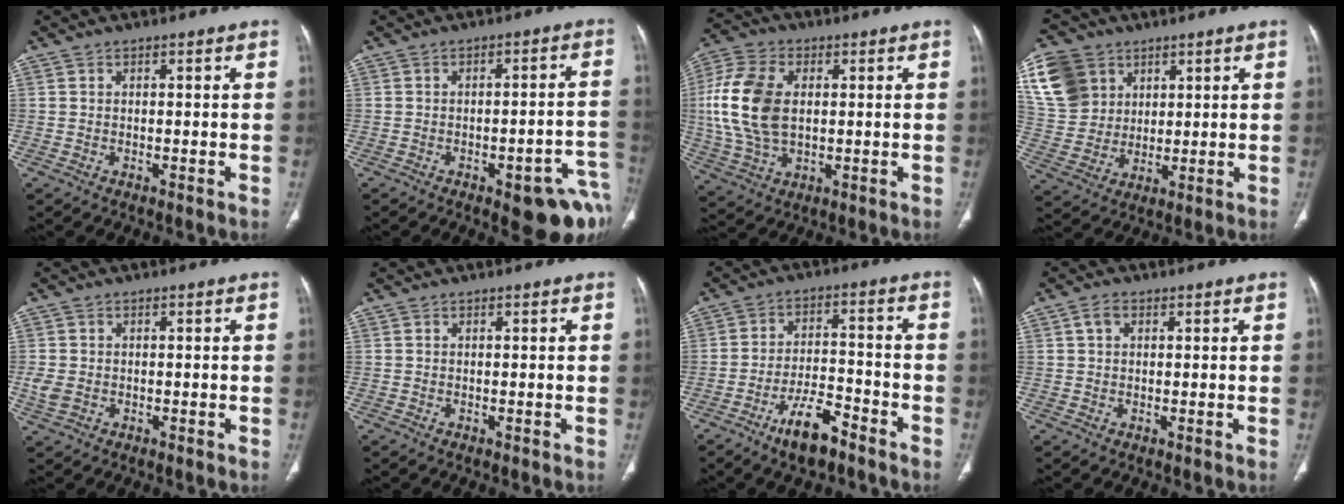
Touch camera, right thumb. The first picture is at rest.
{"total": 12.8, "force": [-6.3, 4.3, 10.4], "torque": [-0.071, 0.037, -0.066]}
{"total": 15.1, "force": [1.5, 9.4, 11.7], "torque": [-0.251, 0.007, 0.030]}
{"total": 14.6, "force": [6.2, 11.7, 6.0], "torque": [-0.106, 0.001, 0.128]}
{"total": 3.0, "force": [-0.5, 2.2, 1.9], "torque": [-0.047, 0.001, -0.009]}
{"total": 0.0}
{"total": 8.8, "force": [-6.1, 3.0, 5.5], "torque": [-0.095, 0.040, -0.107]}
{"total": 2.2, "force": [0.8, 1.5, 1.4], "torque": [-0.025, 0.007, 0.015]}